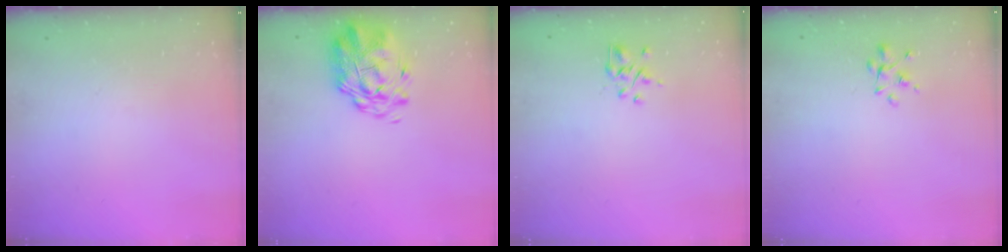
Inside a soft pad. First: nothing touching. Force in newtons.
{"total": 3.1, "press": 2.6, "slide": 1.7}
{"total": 1.9, "press": 1.7, "slide": 0.9}
{"total": 2.2, "press": 2.1, "slide": 0.7}